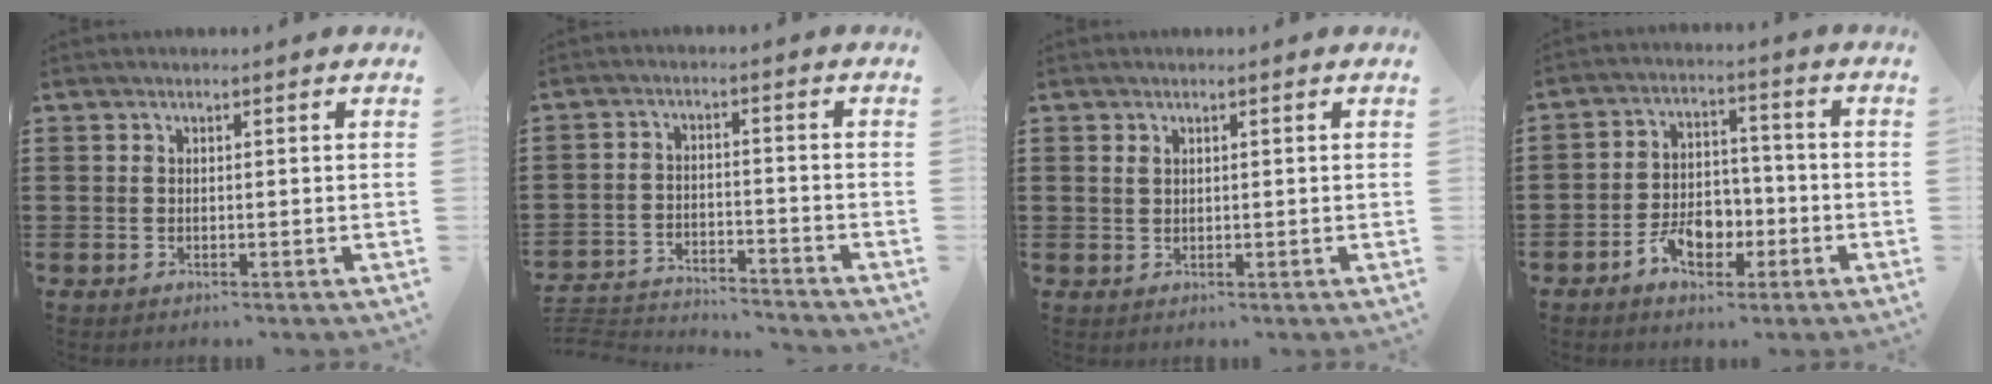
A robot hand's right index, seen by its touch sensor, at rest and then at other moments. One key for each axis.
{"total": 3.7, "fx": -3.7, "fy": 0.3, "fz": 0.3, "tx": -0.019, "ty": 0.002, "tz": -0.081}
{"total": 0.8, "fx": 0.4, "fy": 0.6, "fz": 0.4, "tx": -0.010, "ty": 0.003, "tz": 0.009}
{"total": 6.8, "fx": -3.1, "fy": 4.4, "fz": 4.2, "tx": -0.060, "ty": 0.005, "tz": -0.056}